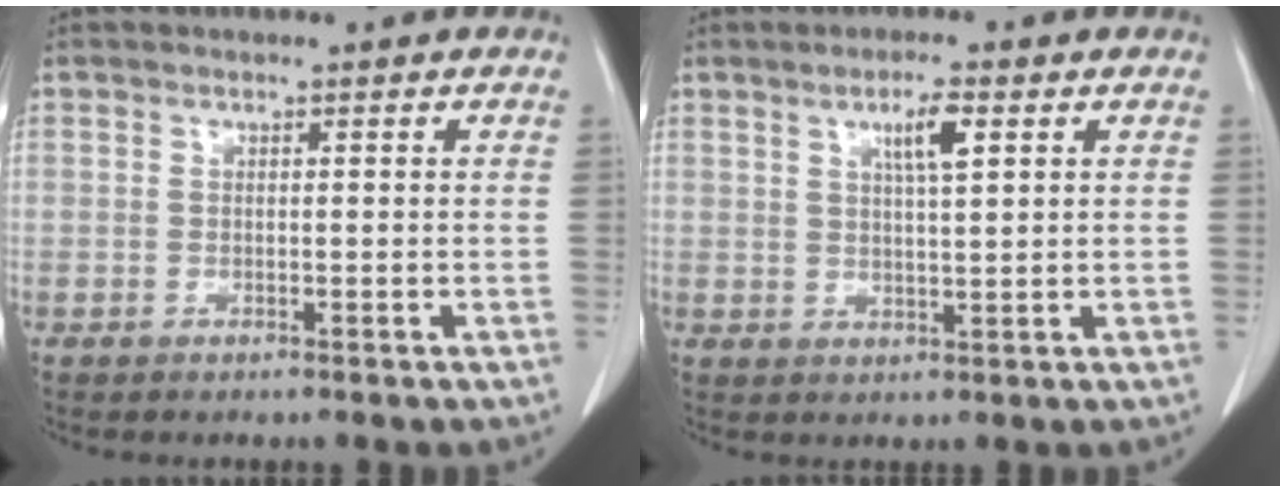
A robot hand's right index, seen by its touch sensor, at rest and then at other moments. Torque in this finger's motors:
{"motor_torque": [0.33, 0.30, 0.08, 0.04]}